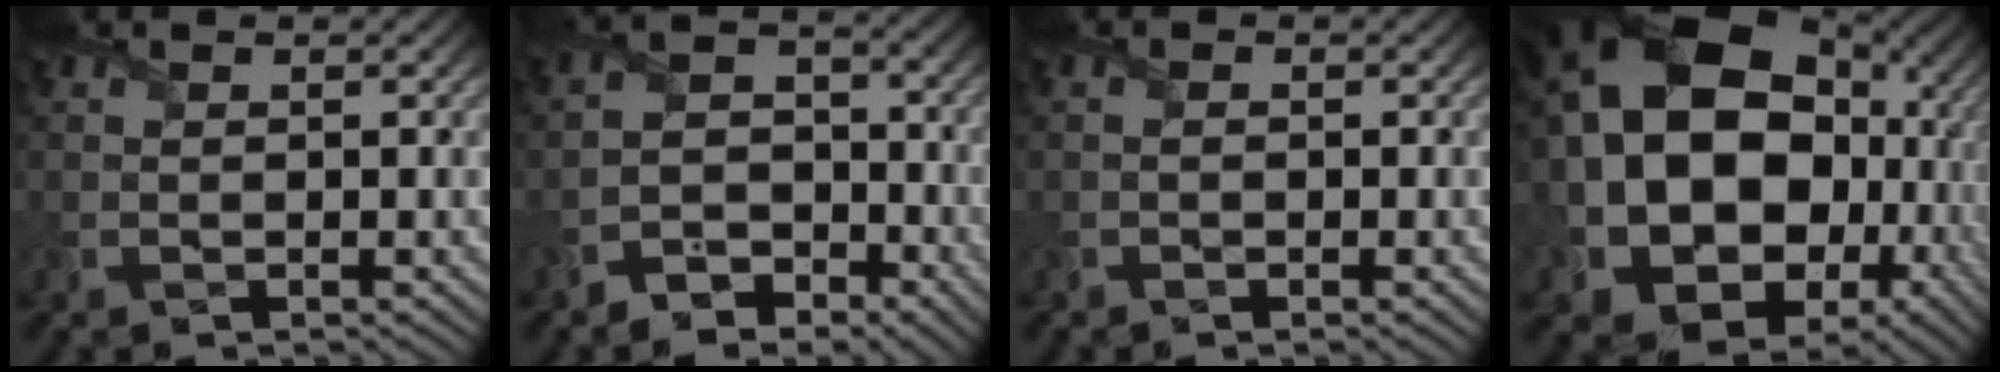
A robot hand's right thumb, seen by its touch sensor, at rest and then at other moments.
{"total": 4.9, "force": [-3.6, 2.7, 1.9], "torque": [-0.031, 0.003, -0.075]}
{"total": 0.7, "force": [-0.6, 0.3, 0.2], "torque": [-0.002, 0.000, -0.007]}
{"total": 23.1, "force": [1.1, 19.0, 13.2], "torque": [-0.303, -0.018, 0.024]}